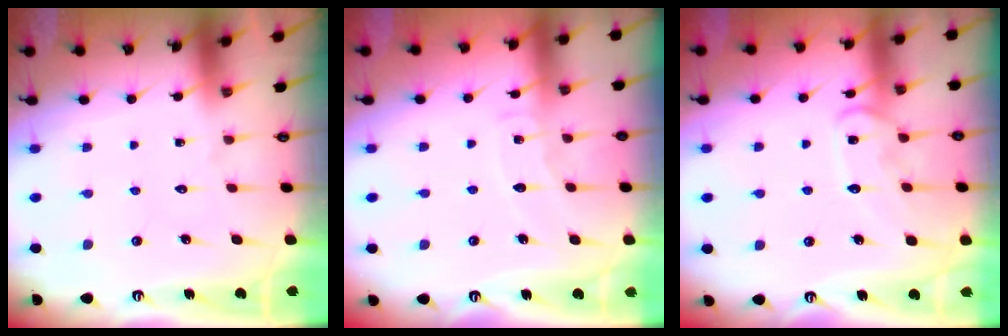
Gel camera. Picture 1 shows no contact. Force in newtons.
{"total": 5.9, "press": 5.9, "slide": 0.6}
{"total": 11.6, "press": 11.5, "slide": 0.9}